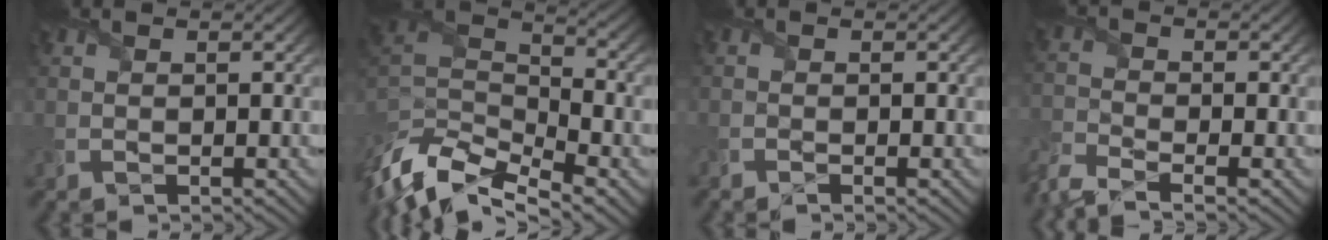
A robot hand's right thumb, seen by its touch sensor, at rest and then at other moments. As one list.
[{"total": 11.7, "force": [-7.1, 5.0, 7.7], "torque": [-0.175, 0.002, -0.134]}, {"total": 0.7, "force": [-0.6, -0.1, 0.3], "torque": [-0.004, -0.001, -0.013]}, {"total": 5.2, "force": [-4.3, 1.2, 2.8], "torque": [-0.068, -0.015, -0.098]}]